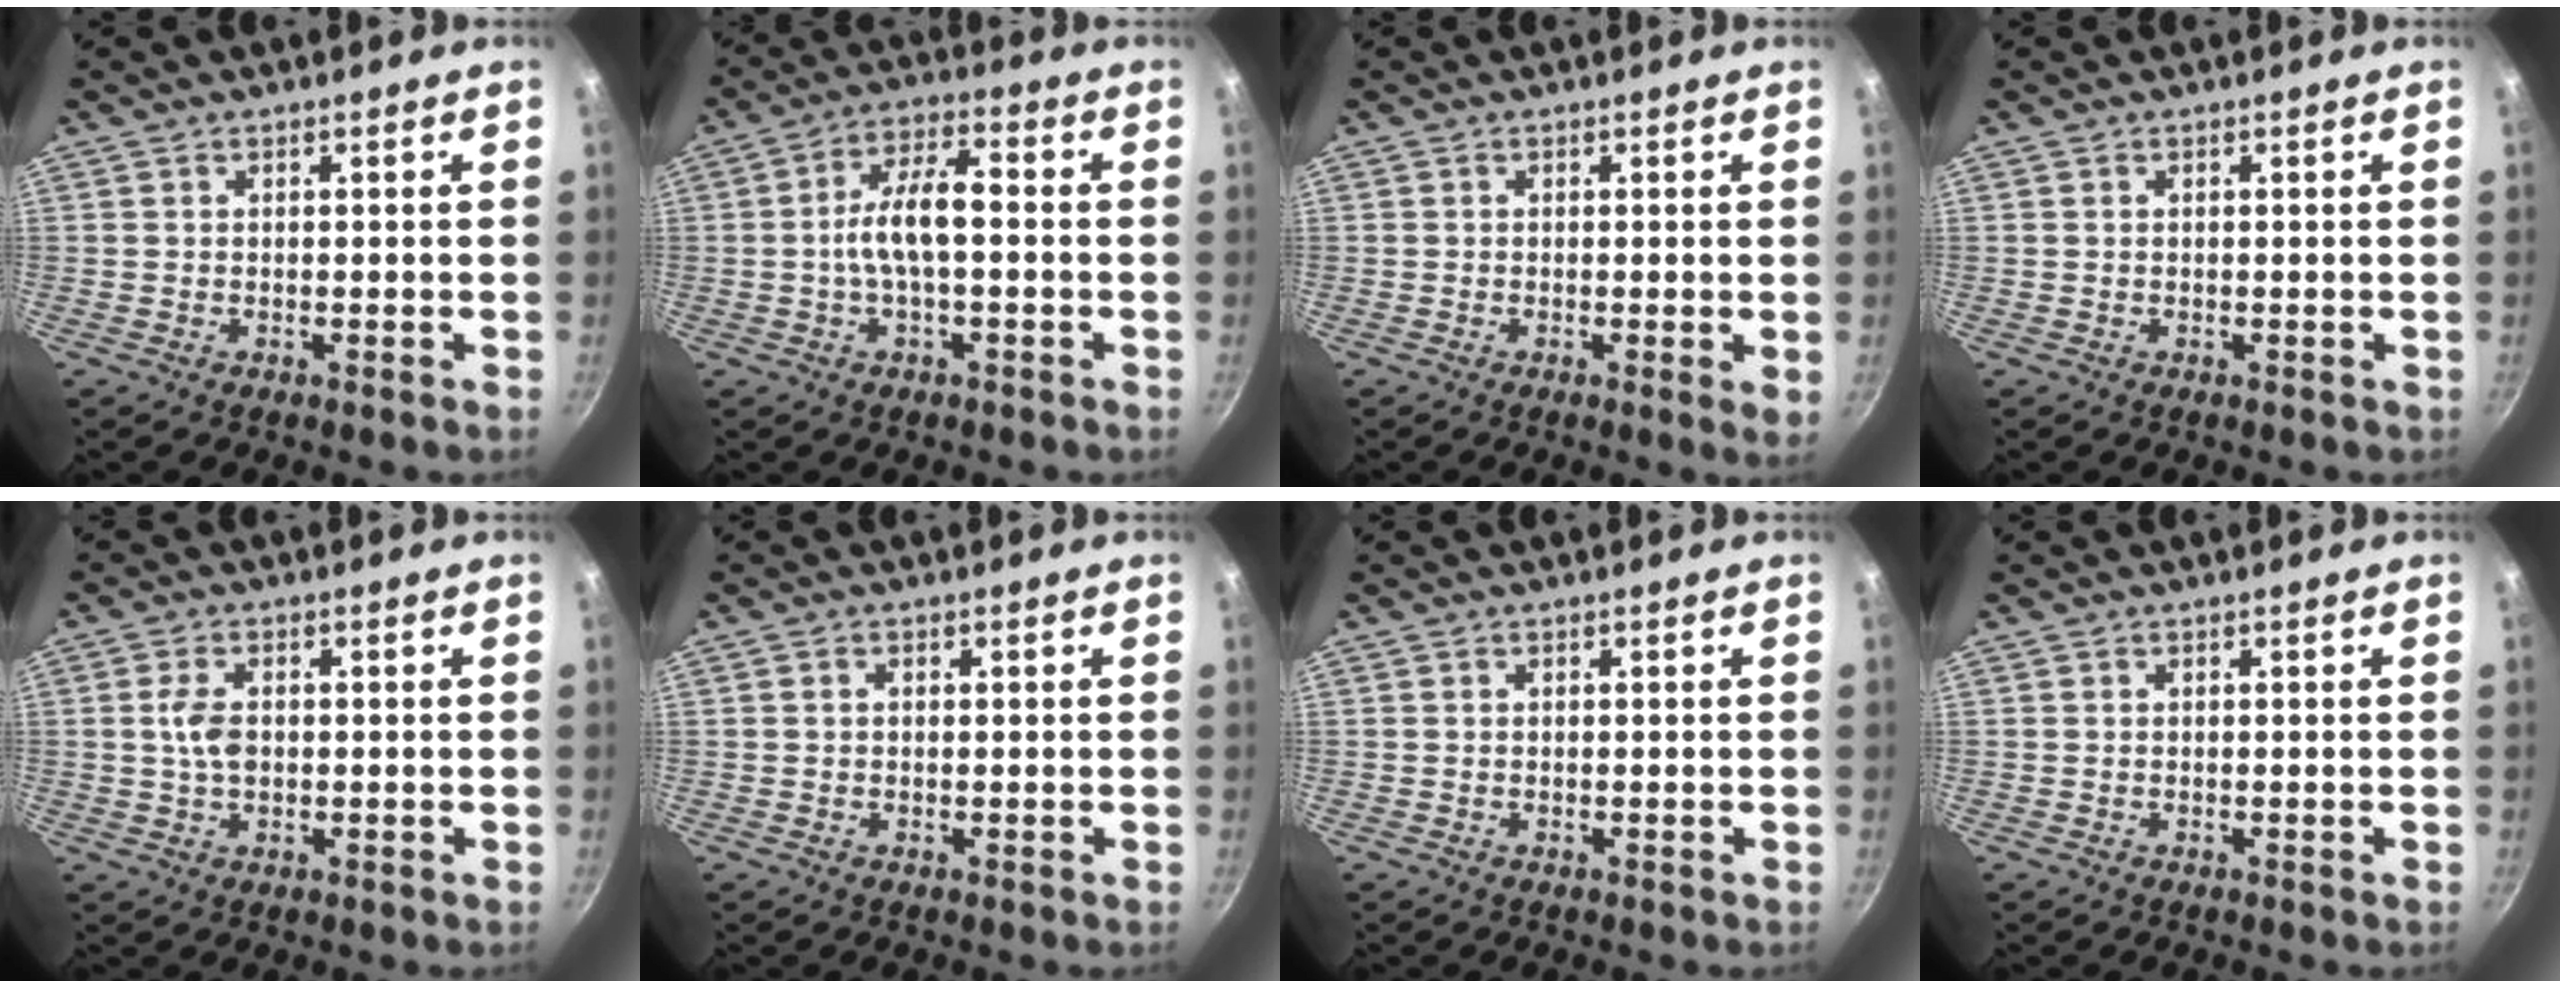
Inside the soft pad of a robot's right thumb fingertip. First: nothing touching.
{"total": 8.8, "force": [-0.6, 3.6, 8.0], "torque": [-0.141, 0.031, -0.019]}
{"total": 2.0, "force": [0.0, 0.4, 2.0], "torque": [-0.028, -0.007, -0.003]}
{"total": 0.0}
{"total": 4.3, "force": [0.2, 2.6, 3.4], "torque": [-0.063, 0.006, 0.000]}
{"total": 0.8, "force": [0.1, 0.7, 0.5], "torque": [-0.007, 0.005, 0.002]}
{"total": 0.0}
{"total": 0.0}